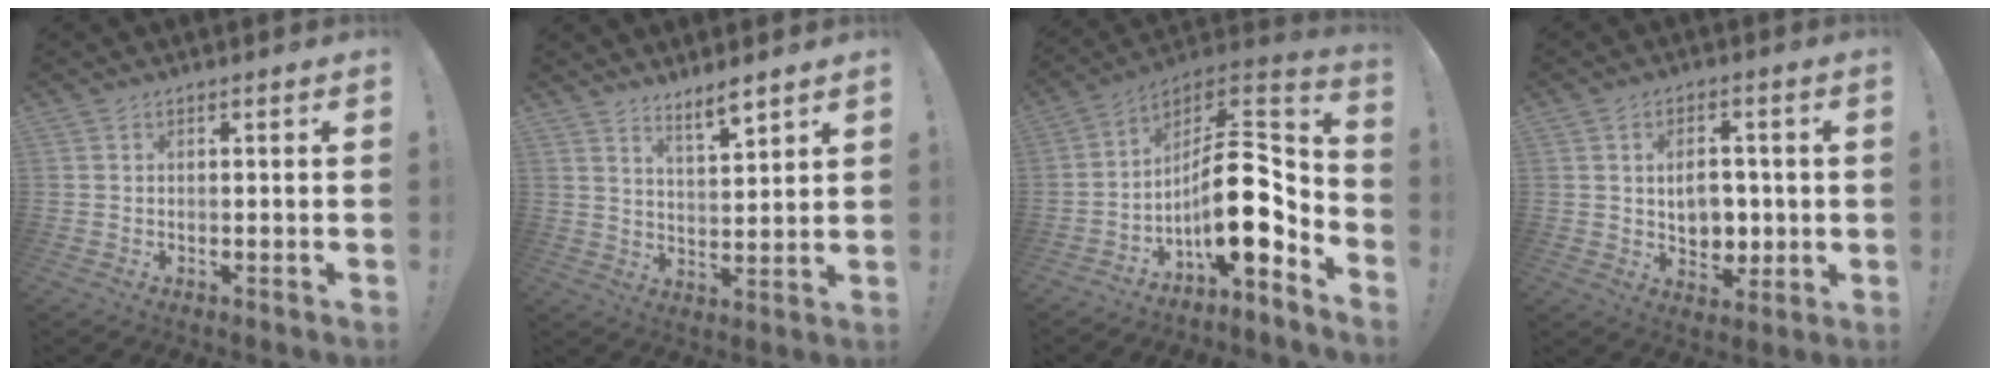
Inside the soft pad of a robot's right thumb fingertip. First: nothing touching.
{"total": 6.5, "force": [5.5, 0.7, 3.5], "torque": [-0.048, -0.043, 0.093]}
{"total": 18.9, "force": [-3.2, 7.9, 16.9], "torque": [-0.269, 0.003, -0.053]}
{"total": 8.0, "force": [0.6, 6.5, 4.7], "torque": [-0.061, -0.001, 0.016]}